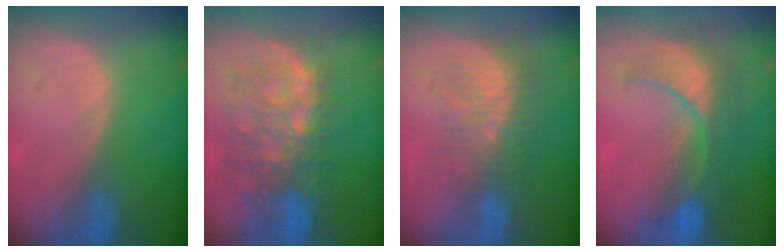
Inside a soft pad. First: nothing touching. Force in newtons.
{"total": 10.4, "press": 9.4, "slide": 4.6}
{"total": 8.0, "press": 7.0, "slide": 3.8}
{"total": 8.1, "press": 8.1, "slide": 0.7}